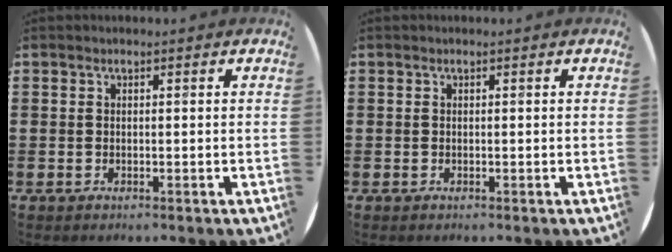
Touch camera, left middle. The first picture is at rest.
{"total": 0.0}